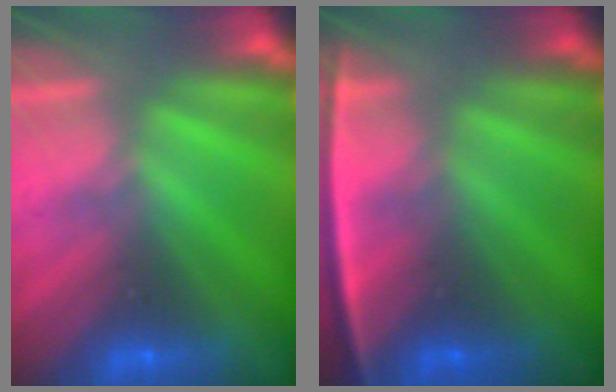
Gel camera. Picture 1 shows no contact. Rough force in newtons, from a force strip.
{"total": 2.4}